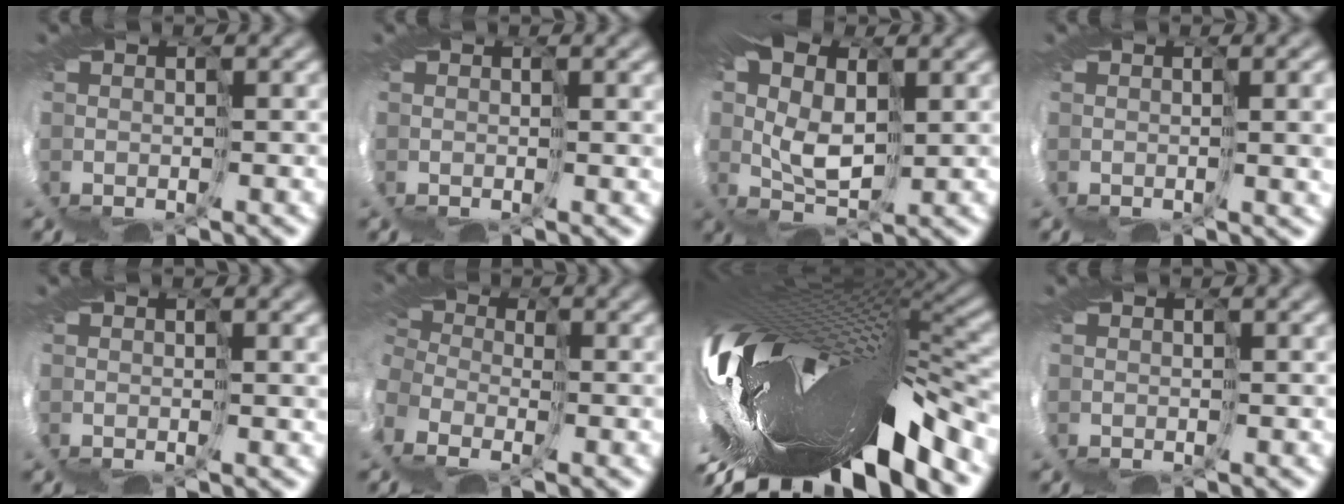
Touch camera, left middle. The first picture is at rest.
{"total": 1.4, "force": [0.8, 0.1, 1.1], "torque": [-0.021, -0.001, 0.008]}
{"total": 6.4, "force": [2.7, 3.2, 4.8], "torque": [-0.128, 0.015, 0.034]}
{"total": 5.1, "force": [1.1, 1.8, 4.7], "torque": [-0.076, 0.003, 0.026]}
{"total": 1.7, "force": [0.8, 0.2, 1.5], "torque": [-0.027, 0.001, 0.009]}
{"total": 9.3, "force": [-4.4, 6.5, 4.9], "torque": [-0.119, -0.023, -0.064]}
{"total": 14.8, "force": [-4.3, 4.9, 13.3], "torque": [-0.244, -0.039, -0.068]}
{"total": 0.0}